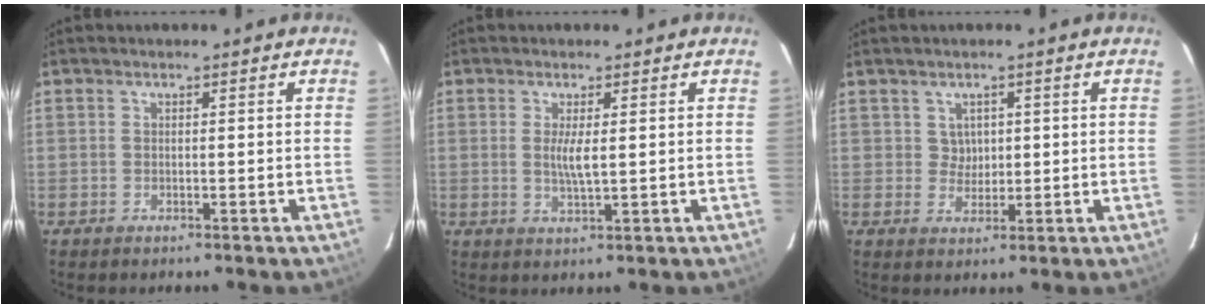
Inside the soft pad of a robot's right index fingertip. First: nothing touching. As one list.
[{"total": 3.3, "force": [0.4, 0.7, 3.2], "torque": [-0.061, -0.009, 0.008]}, {"total": 2.9, "force": [0.9, 2.7, 0.3], "torque": [0.001, 0.006, 0.018]}]